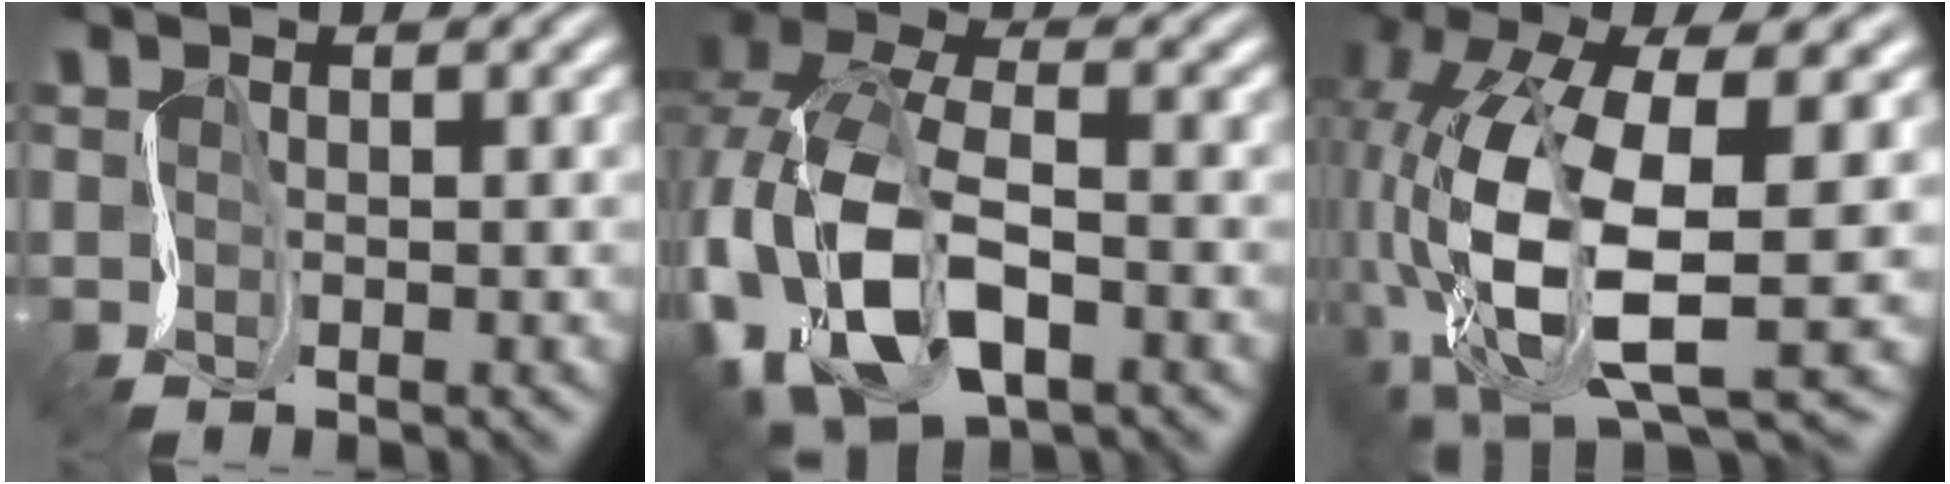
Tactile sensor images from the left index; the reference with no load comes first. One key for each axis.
{"total": 11.4, "fx": -3.9, "fy": 7.1, "fz": 8.1, "tx": -0.201, "ty": -0.017, "tz": -0.069}
{"total": 11.6, "fx": -2.2, "fy": 5.6, "fz": 9.9, "tx": -0.222, "ty": -0.027, "tz": -0.033}